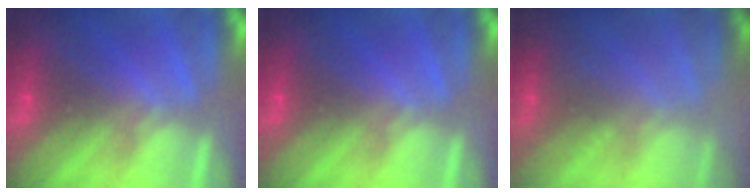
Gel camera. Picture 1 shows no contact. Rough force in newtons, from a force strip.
{"total": 0.0}
{"total": 2.4}